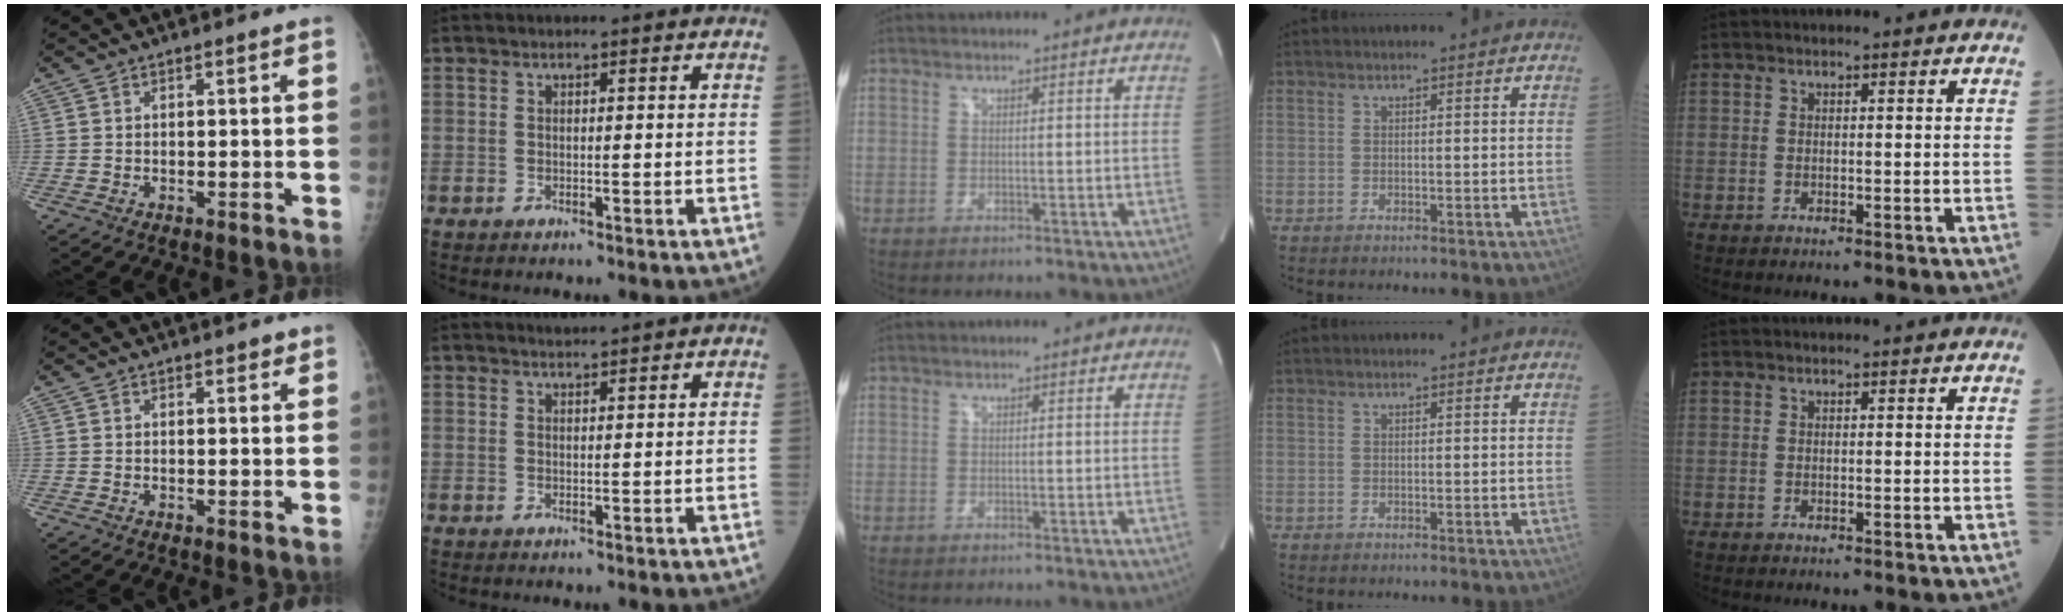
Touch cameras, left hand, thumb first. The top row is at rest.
{"thumb": {"total": 1.1, "force": [0.8, 0.6, 0.5], "torque": [0.002, -0.004, 0.007]}, "index": {"total": 0.9, "force": [0.8, -0.3, -0.1], "torque": [-0.001, -0.001, 0.017]}}